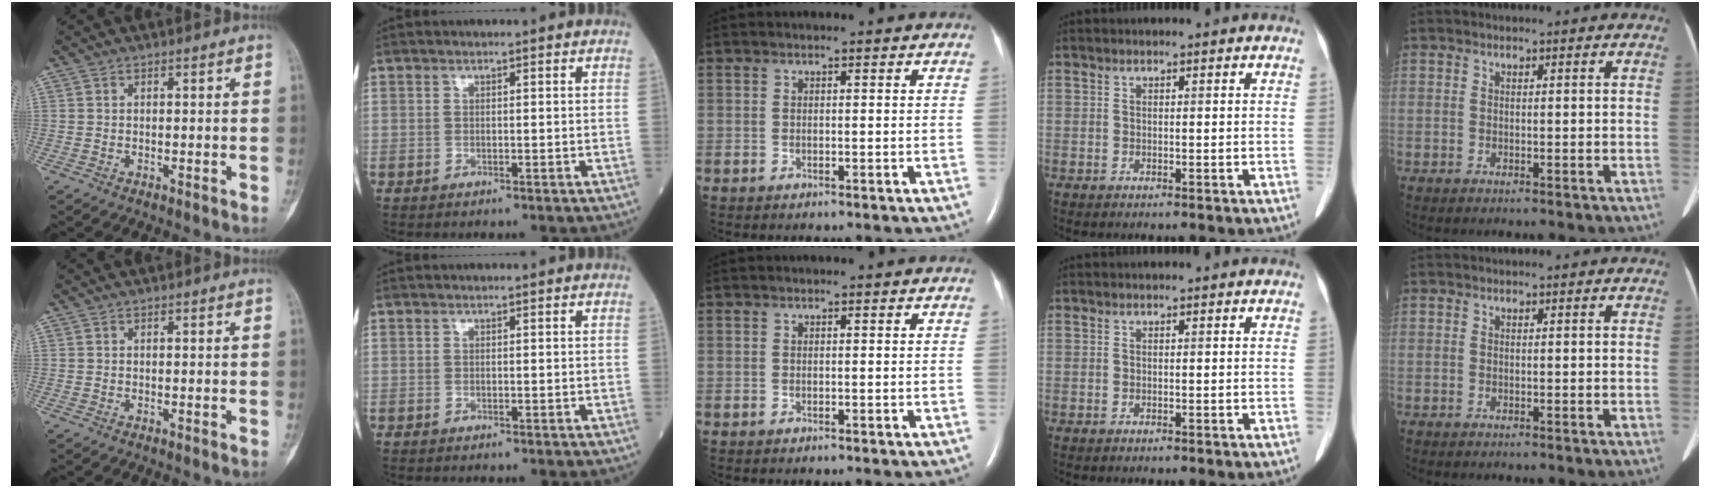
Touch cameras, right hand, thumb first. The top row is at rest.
{}